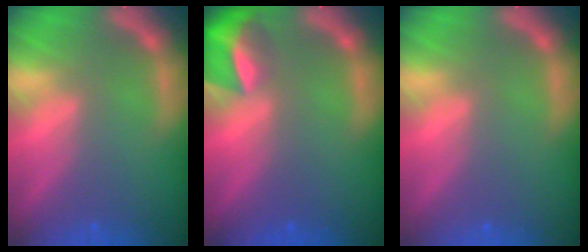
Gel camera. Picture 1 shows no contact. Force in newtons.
{"total": 5.5}
{"total": 0.0}